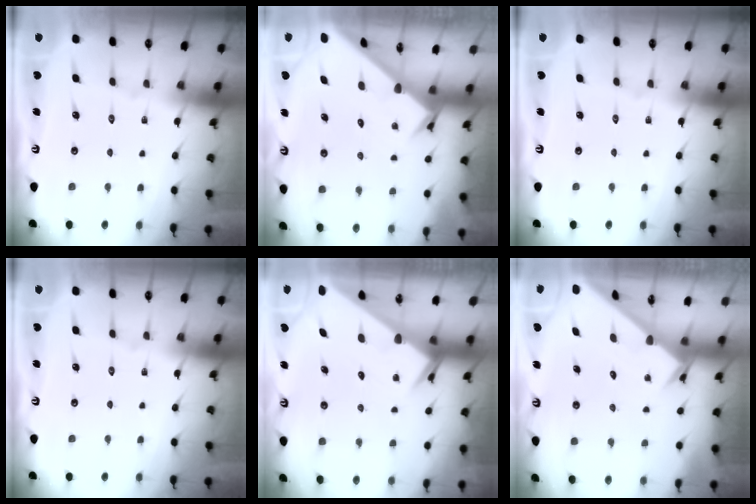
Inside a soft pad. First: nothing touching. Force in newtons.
{"total": 2.6, "press": 2.6, "slide": 0.3}
{"total": 0.0}
{"total": 0.0}
{"total": 2.4, "press": 2.4, "slide": 0.1}
{"total": 2.4, "press": 2.4, "slide": 0.2}